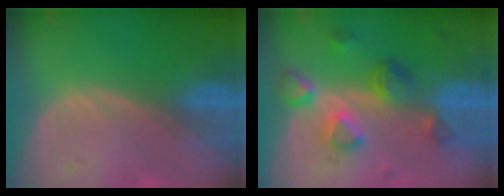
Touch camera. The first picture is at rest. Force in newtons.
{"total": 7.7, "press": 6.7, "slide": 3.7}